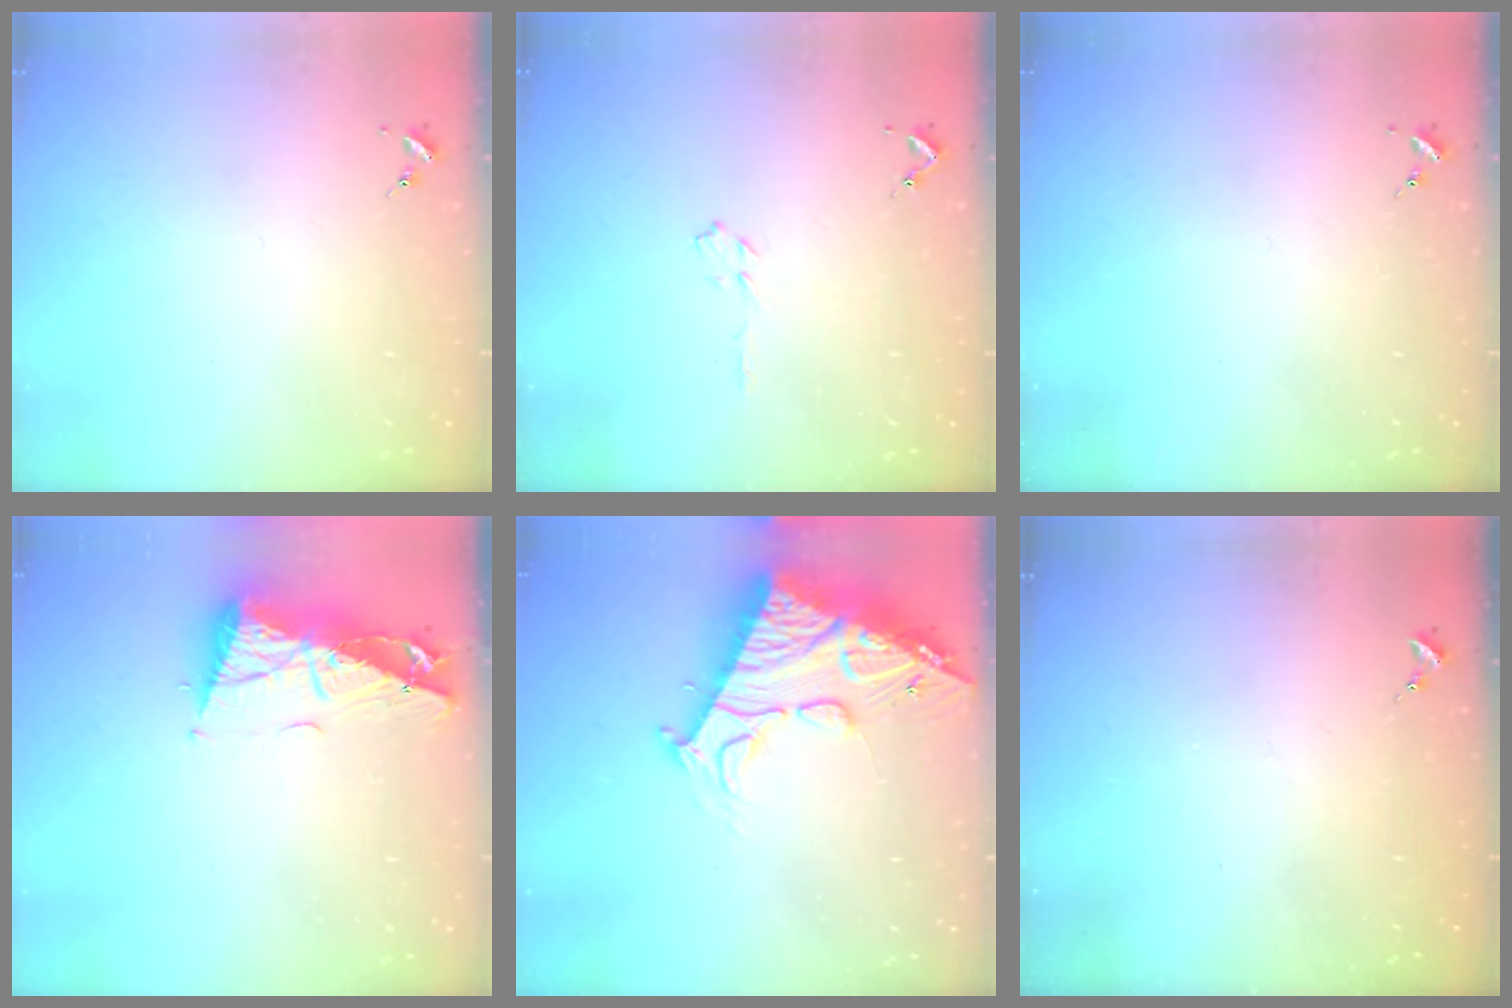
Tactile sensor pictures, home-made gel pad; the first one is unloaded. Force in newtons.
{"total": 3.5, "press": 3.4, "slide": 0.5}
{"total": 0.0}
{"total": 11.0, "press": 10.9, "slide": 1.3}
{"total": 23.0, "press": 22.9, "slide": 2.5}
{"total": 0.0}